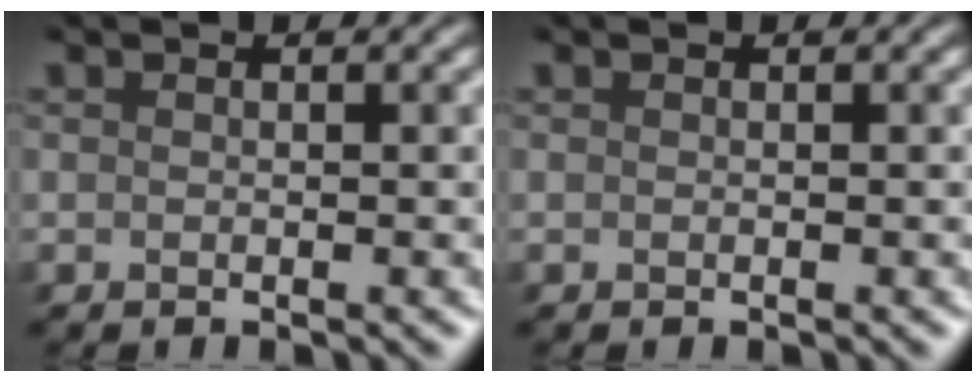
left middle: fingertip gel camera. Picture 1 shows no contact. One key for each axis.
{"total": 0.0}